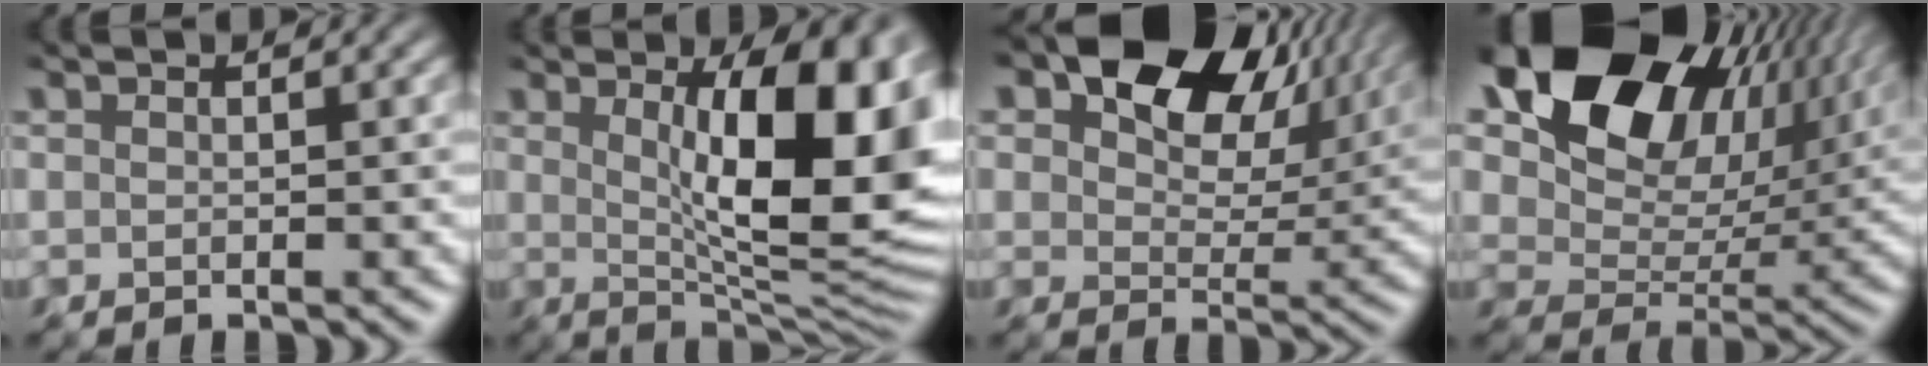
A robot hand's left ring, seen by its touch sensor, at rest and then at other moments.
{"total": 12.2, "force": [2.0, 4.1, 11.3], "torque": [-0.146, -0.004, 0.036]}
{"total": 14.6, "force": [7.9, 8.7, 8.7], "torque": [-0.125, 0.038, 0.116]}
{"total": 17.9, "force": [10.2, 10.9, 9.8], "torque": [-0.182, 0.045, 0.178]}